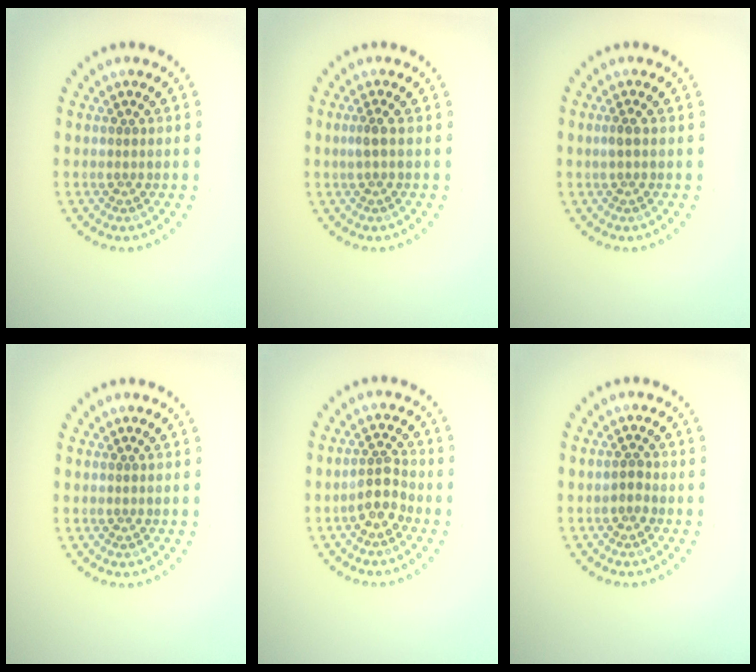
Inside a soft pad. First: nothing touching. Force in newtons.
{"total": 1.1, "press": 0.8, "slide": 0.6}
{"total": 0.8, "press": 0.7, "slide": 0.4}
{"total": 0.0}
{"total": 2.4, "press": 2.1, "slide": 1.2}
{"total": 1.0, "press": 0.9, "slide": 0.3}